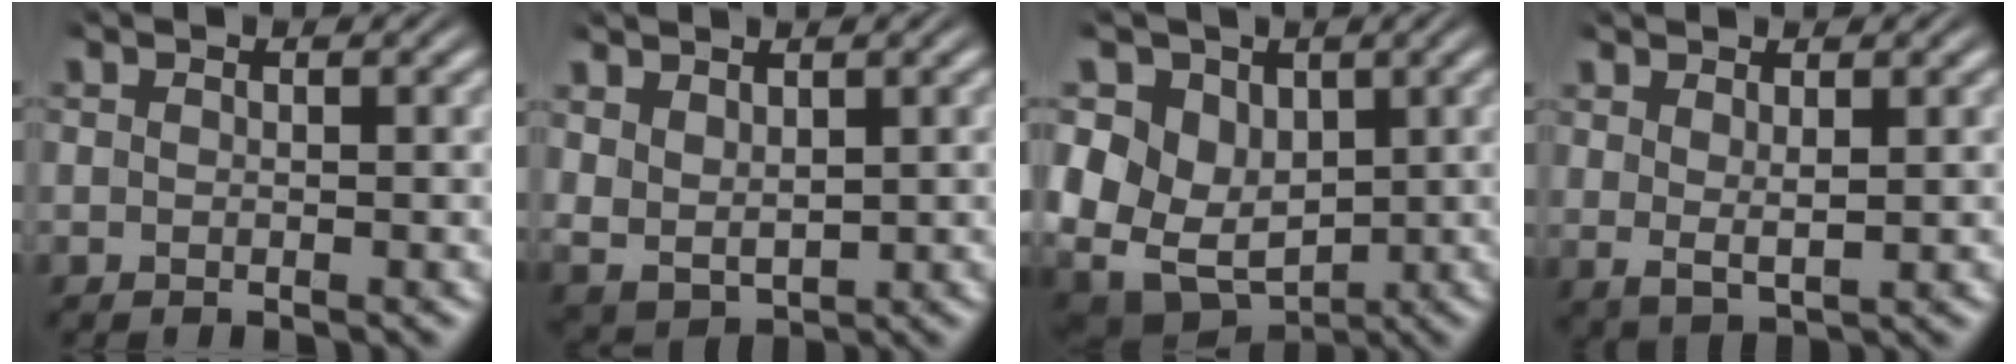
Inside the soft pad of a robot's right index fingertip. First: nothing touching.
{"total": 3.8, "force": [1.0, 3.0, 2.1], "torque": [-0.061, -0.023, 0.037]}
{"total": 14.5, "force": [-0.3, 12.7, 6.9], "torque": [-0.182, -0.058, 0.003]}
{"total": 1.8, "force": [1.3, 0.2, 1.3], "torque": [-0.024, -0.007, 0.035]}